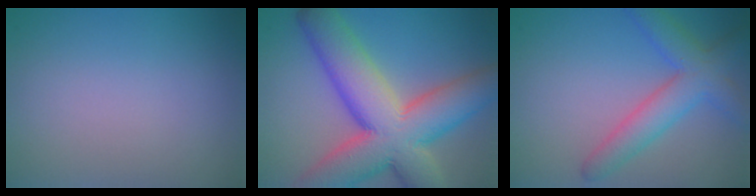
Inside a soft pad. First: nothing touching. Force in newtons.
{"total": 13.1, "press": 13.0, "slide": 0.8}
{"total": 5.0, "press": 5.0, "slide": 0.3}